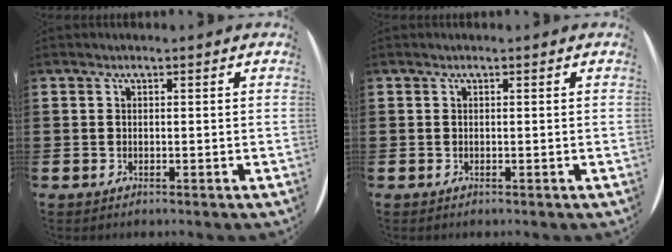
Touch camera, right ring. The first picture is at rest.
{"total": 0.0}